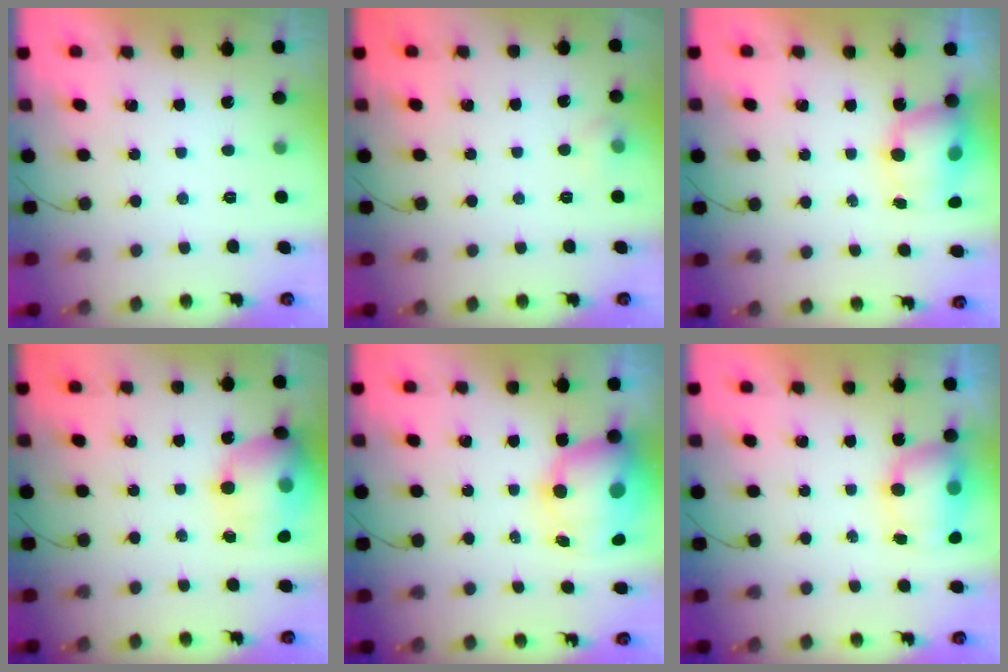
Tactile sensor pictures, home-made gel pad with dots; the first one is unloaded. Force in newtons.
{"total": 6.4, "press": 4.4, "slide": 4.6}
{"total": 8.5, "press": 8.4, "slide": 1.2}
{"total": 17.8, "press": 17.5, "slide": 3.0}
{"total": 13.2, "press": 12.8, "slide": 3.4}
{"total": 11.3, "press": 8.7, "slide": 7.1}